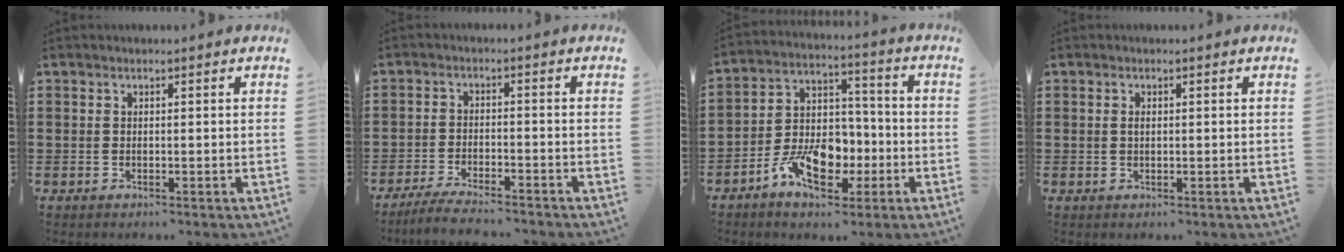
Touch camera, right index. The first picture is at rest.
{"total": 4.2, "force": [-4.0, 0.0, 1.5], "torque": [-0.031, -0.004, -0.078]}
{"total": 9.9, "force": [-4.3, 6.2, 6.5], "torque": [-0.132, 0.011, -0.077]}
{"total": 0.7, "force": [0.0, 0.3, 0.7], "torque": [-0.015, 0.001, 0.000]}